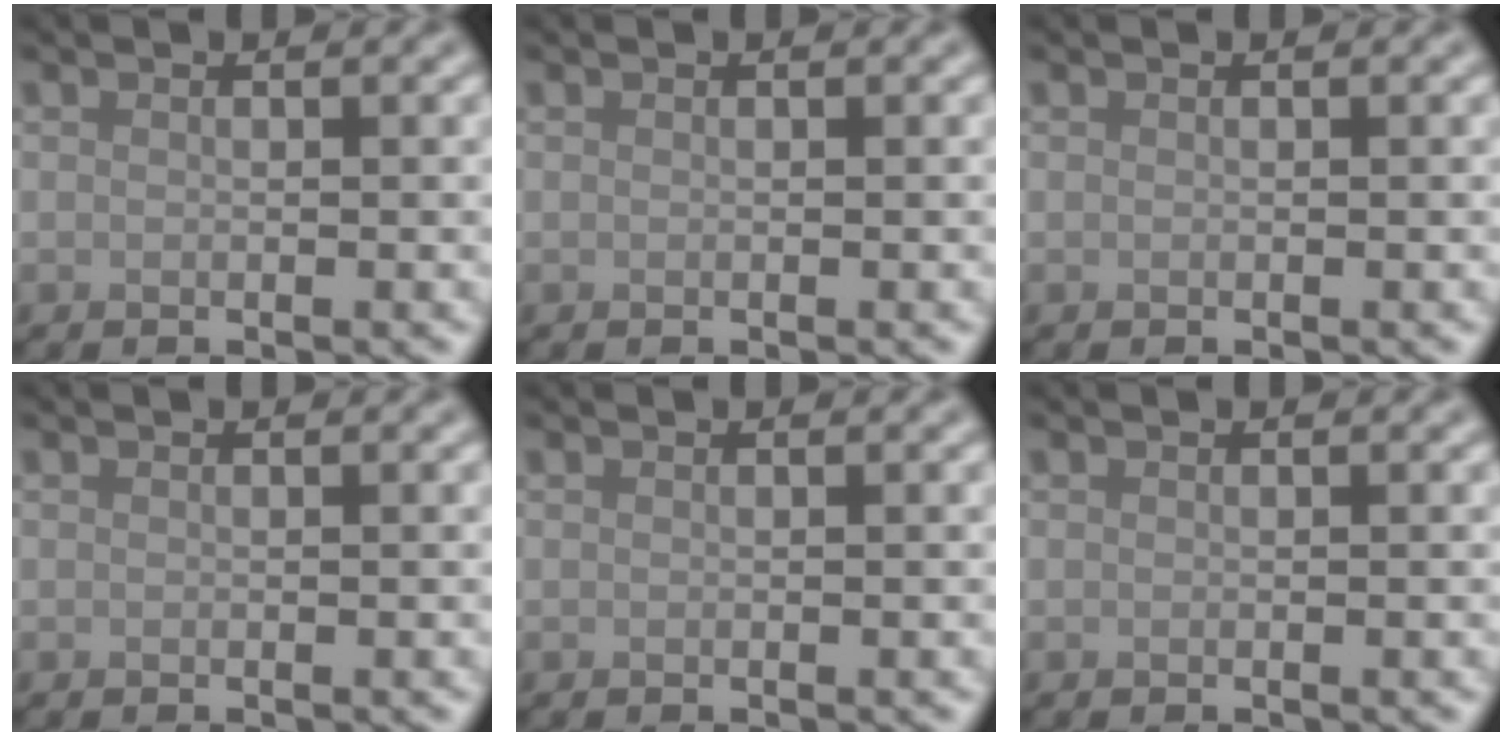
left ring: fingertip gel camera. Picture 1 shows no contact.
{"total": 0.0}
{"total": 0.0}
{"total": 0.0}
{"total": 0.0}
{"total": 0.0}